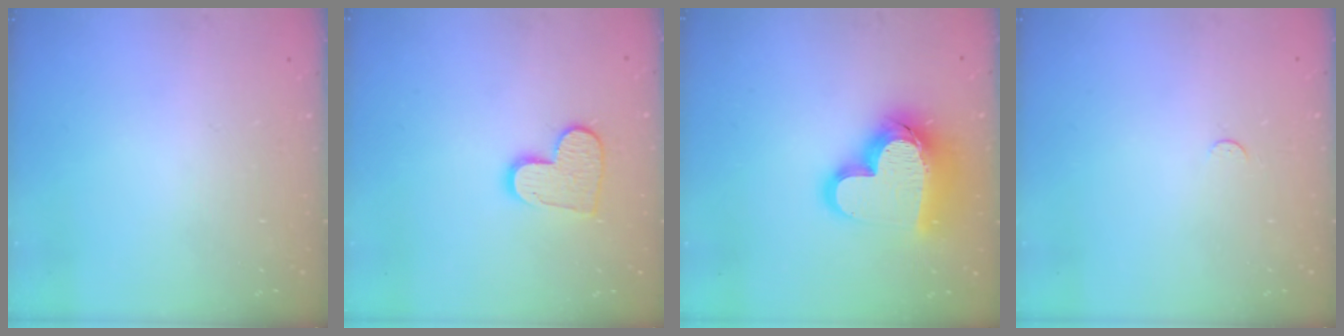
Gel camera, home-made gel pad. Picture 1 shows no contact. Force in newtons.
{"total": 9.9, "press": 9.9, "slide": 0.4}
{"total": 18.9, "press": 18.7, "slide": 2.7}
{"total": 2.5, "press": 2.5, "slide": 0.3}